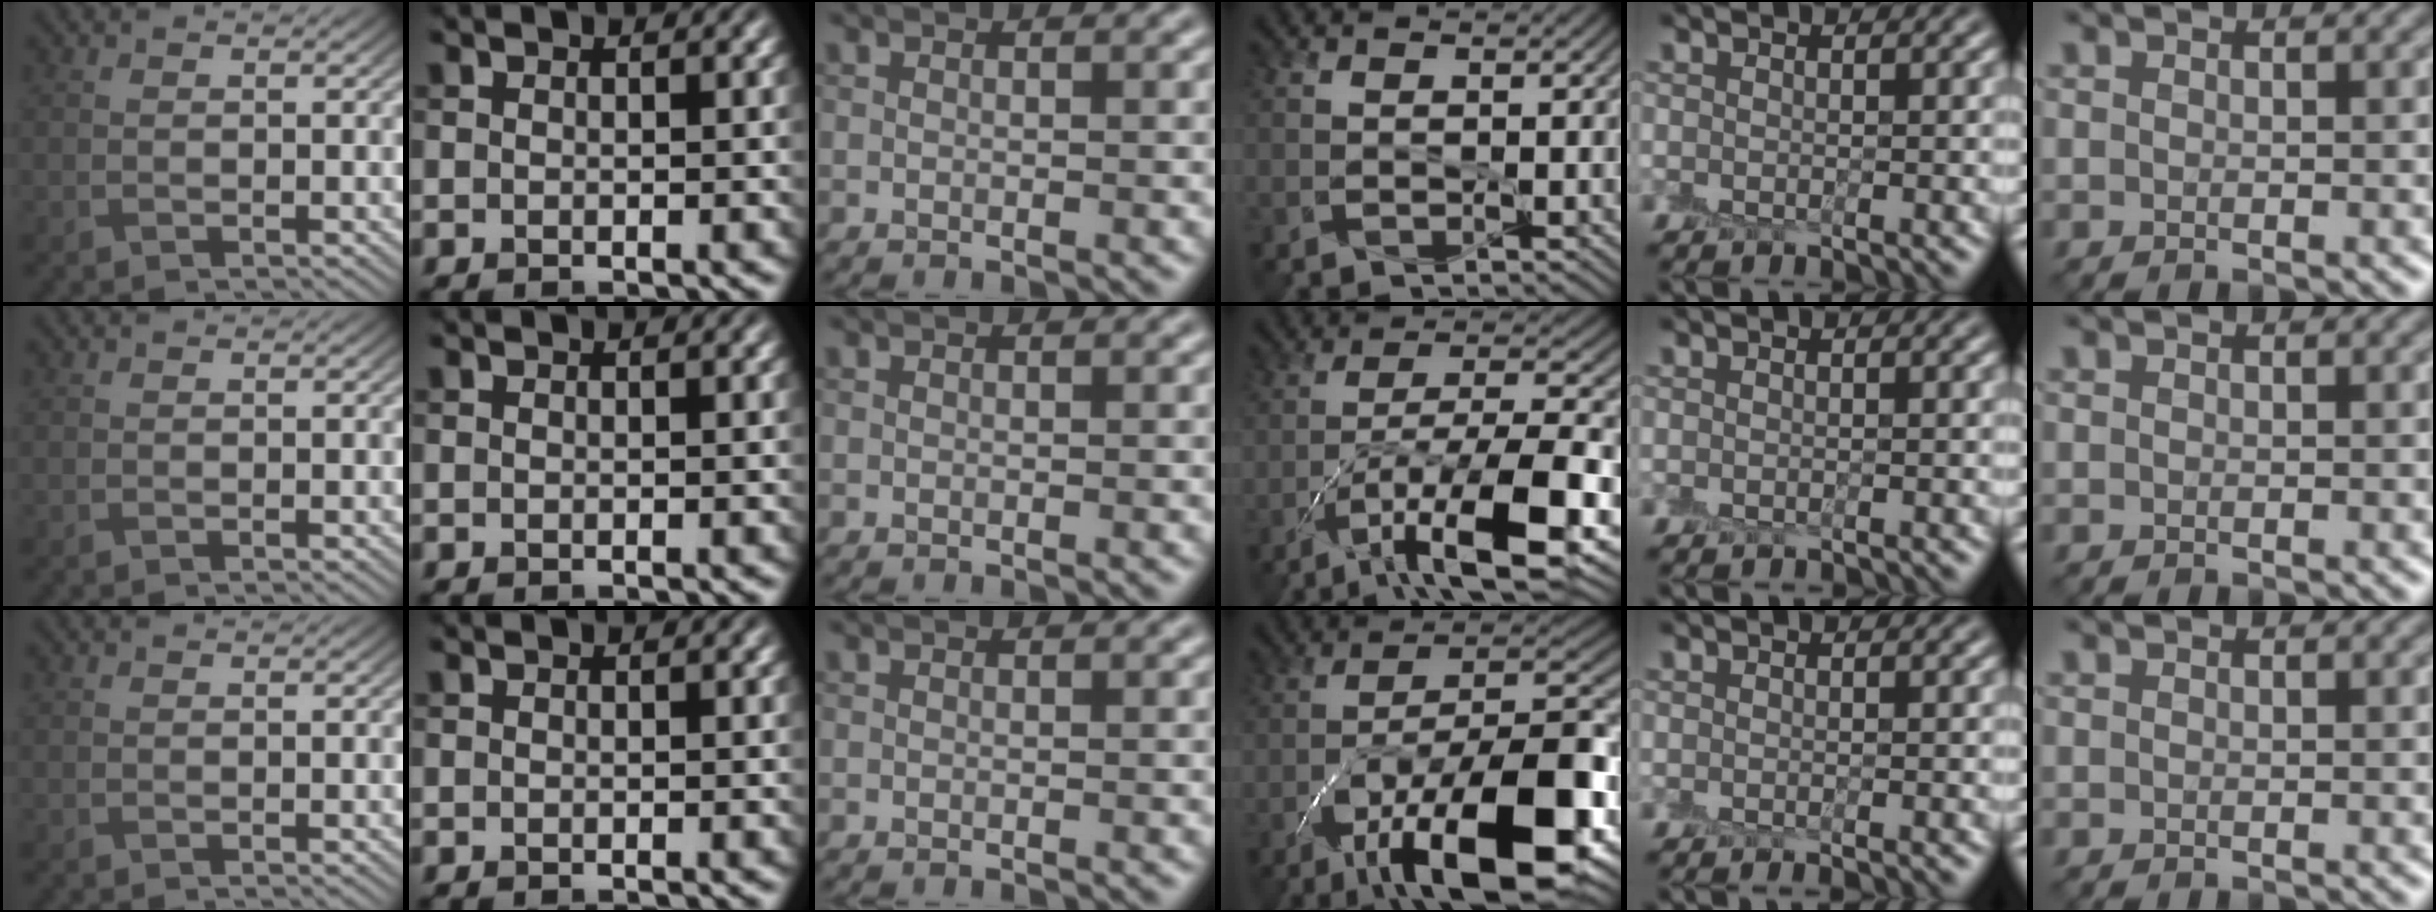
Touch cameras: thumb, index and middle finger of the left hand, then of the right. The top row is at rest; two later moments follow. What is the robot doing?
{"motion": "peel", "object": "postage stamp"}